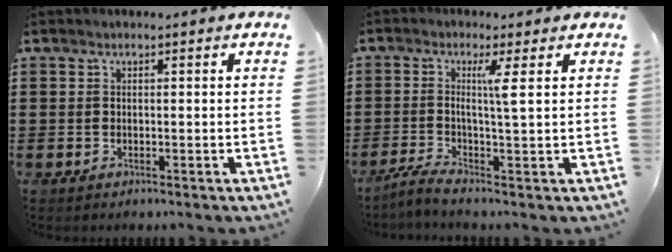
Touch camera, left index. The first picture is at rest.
{"total": 4.2, "force": [1.1, -1.2, 3.9], "torque": [-0.085, -0.009, 0.012]}